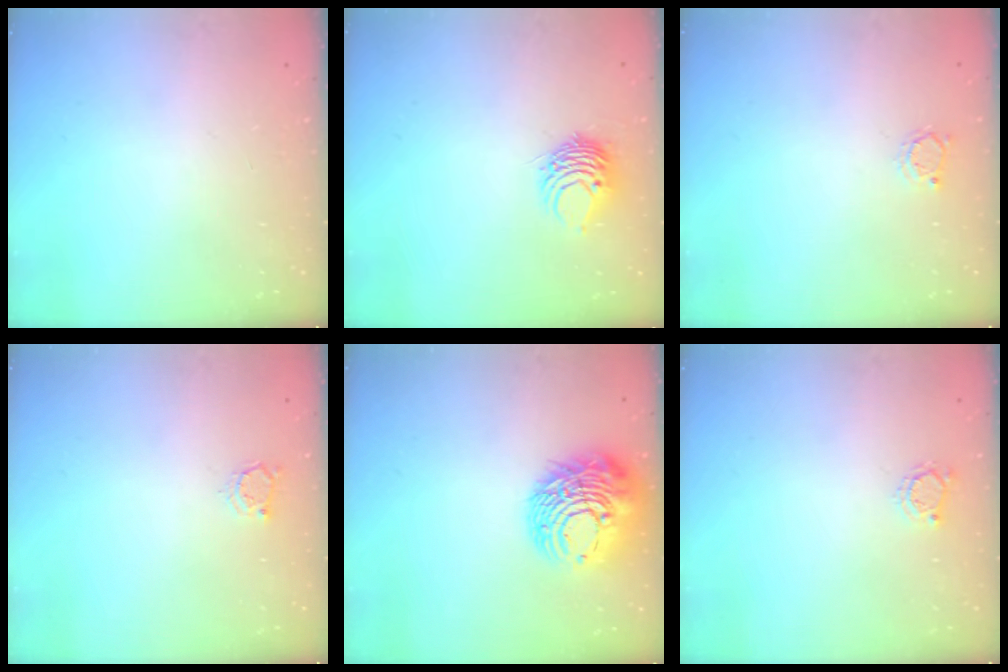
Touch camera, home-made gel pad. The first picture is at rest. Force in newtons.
{"total": 7.0, "press": 7.0, "slide": 0.8}
{"total": 2.4, "press": 2.3, "slide": 0.3}
{"total": 3.1, "press": 3.0, "slide": 0.5}
{"total": 16.2, "press": 16.2, "slide": 1.4}
{"total": 3.4, "press": 3.4, "slide": 0.5}